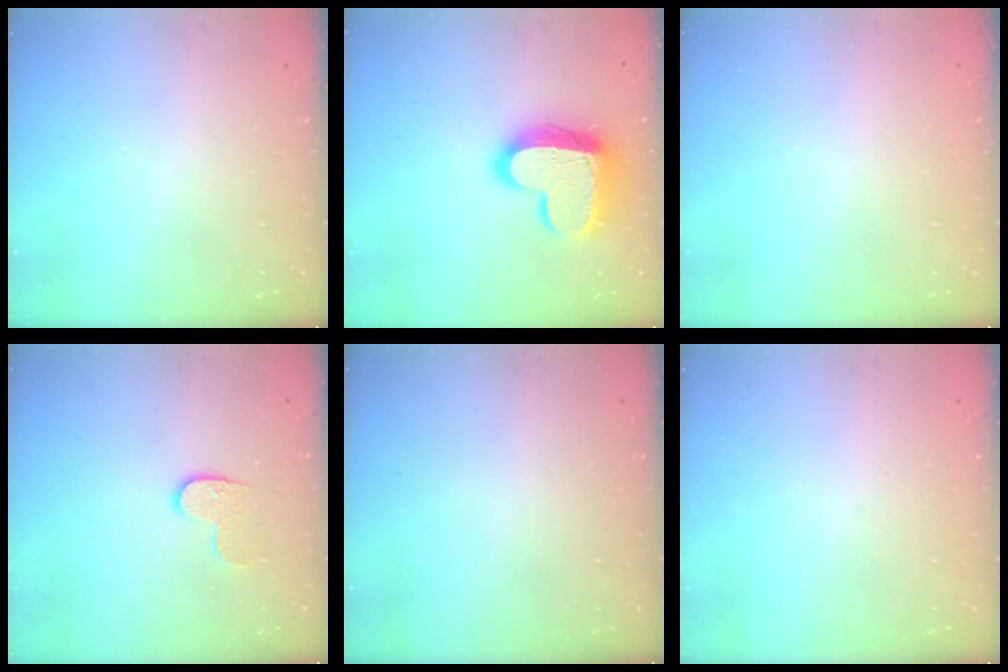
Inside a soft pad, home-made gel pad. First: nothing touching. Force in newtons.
{"total": 15.7, "press": 15.7, "slide": 1.2}
{"total": 0.6, "press": 0.6, "slide": 0.2}
{"total": 6.2, "press": 6.2, "slide": 0.3}
{"total": 0.0}
{"total": 0.0}